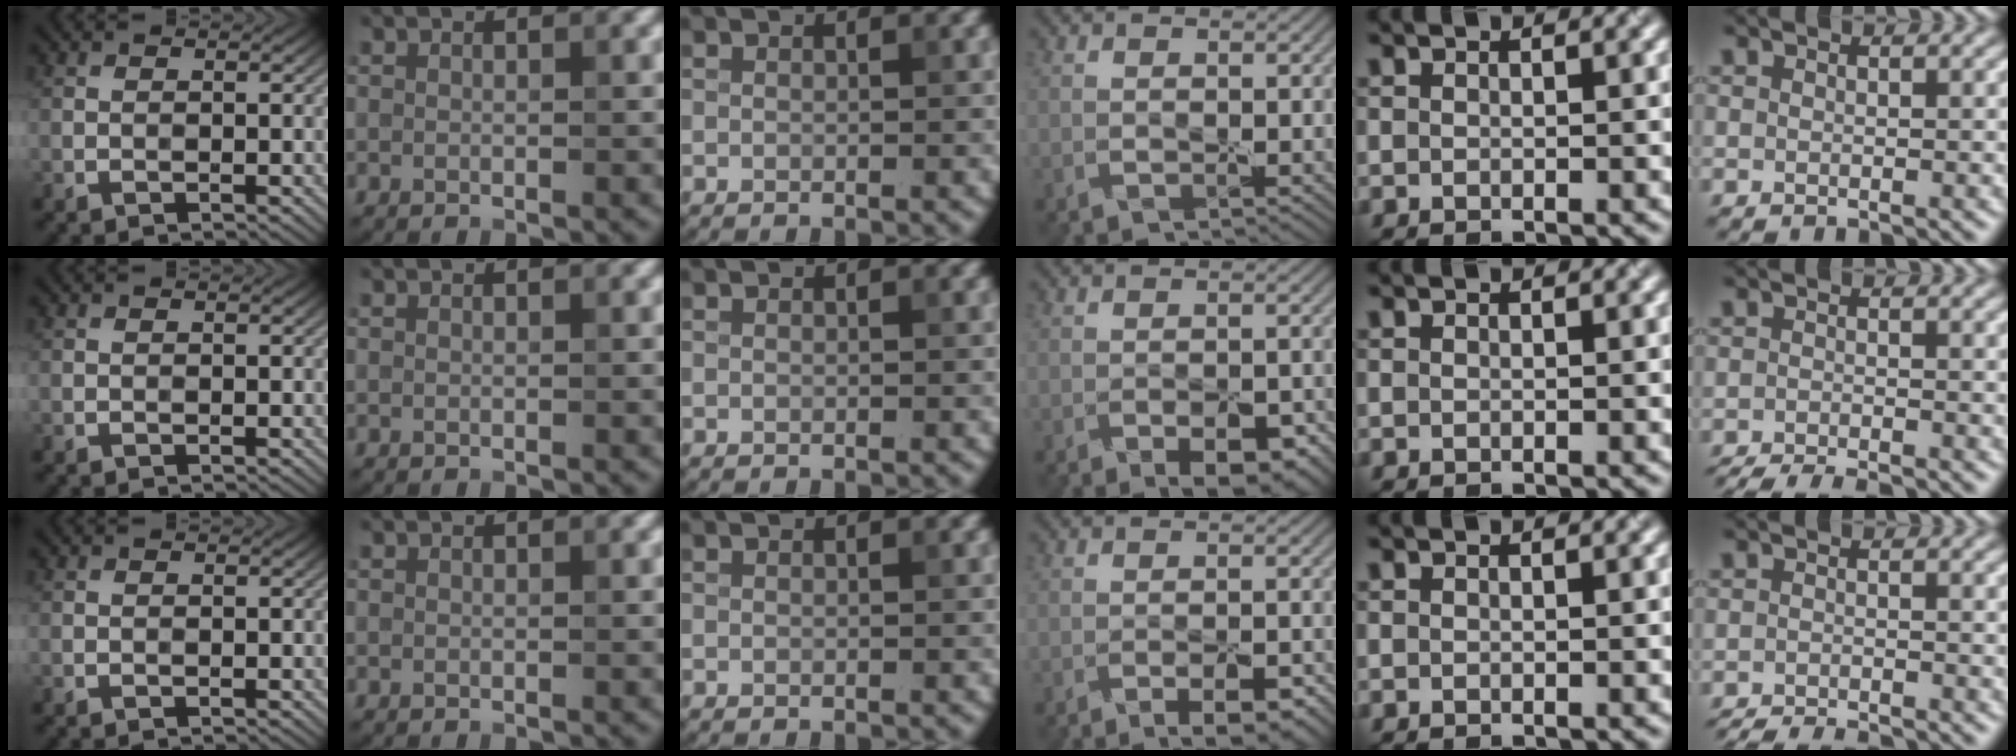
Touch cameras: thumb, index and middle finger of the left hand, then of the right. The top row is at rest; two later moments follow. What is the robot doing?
{"motion": "peel", "object": "small bumper sticker"}